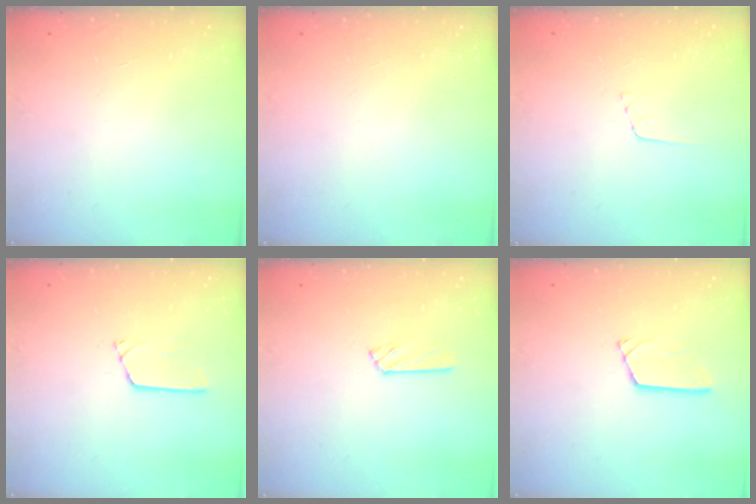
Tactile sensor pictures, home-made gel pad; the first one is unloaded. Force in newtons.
{"total": 0.0}
{"total": 3.1, "press": 3.0, "slide": 0.3}
{"total": 4.2, "press": 4.2, "slide": 0.3}
{"total": 2.9, "press": 2.8, "slide": 0.3}
{"total": 3.5, "press": 3.5, "slide": 0.4}